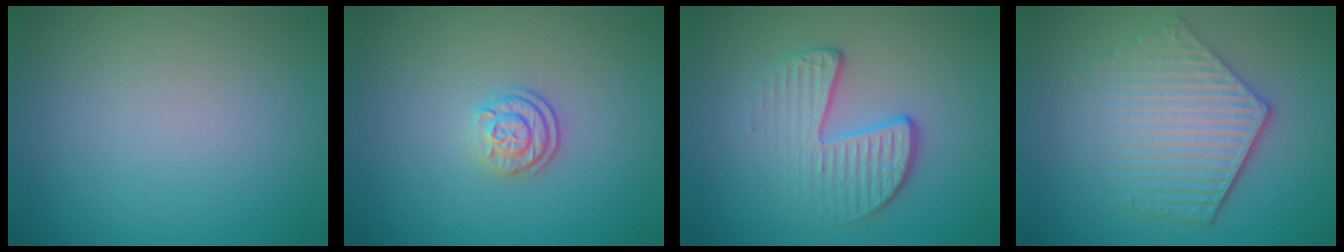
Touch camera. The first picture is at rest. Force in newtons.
{"total": 2.3, "press": 1.9, "slide": 1.4}
{"total": 4.0, "press": 2.8, "slide": 2.9}
{"total": 5.7, "press": 4.2, "slide": 3.8}